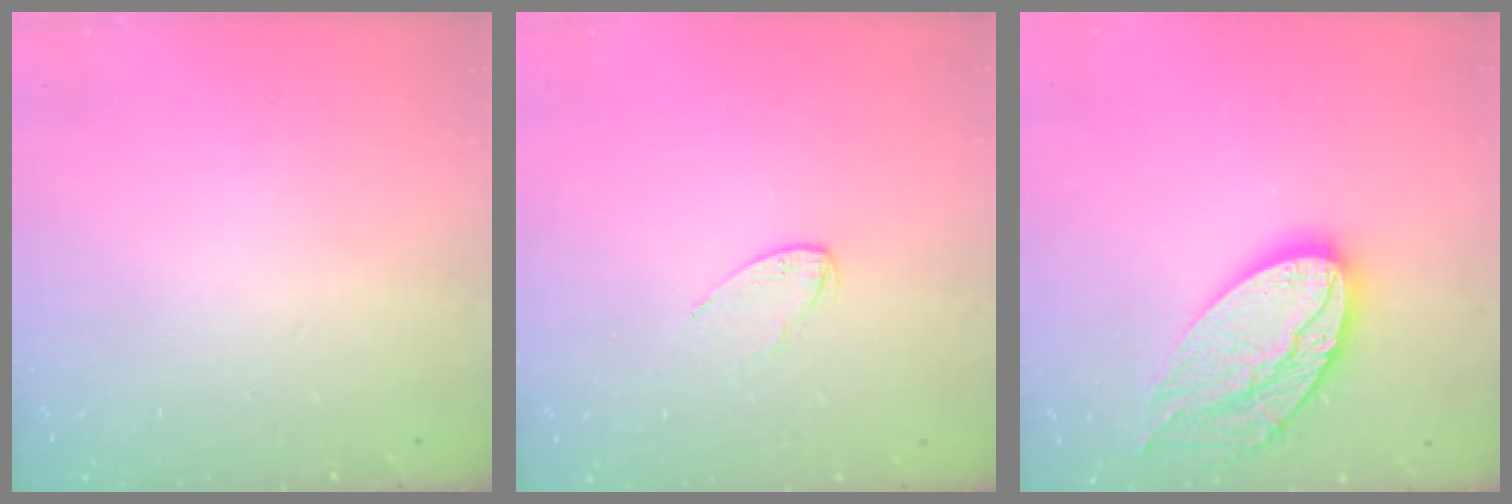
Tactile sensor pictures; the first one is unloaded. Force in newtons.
{"total": 4.7, "press": 4.7, "slide": 0.4}
{"total": 17.6, "press": 17.6, "slide": 1.4}